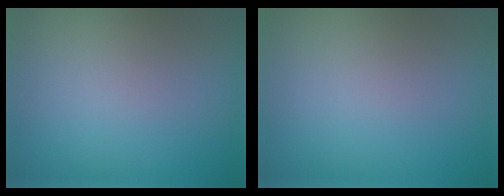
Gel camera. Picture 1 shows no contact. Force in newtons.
{"total": 0.0}